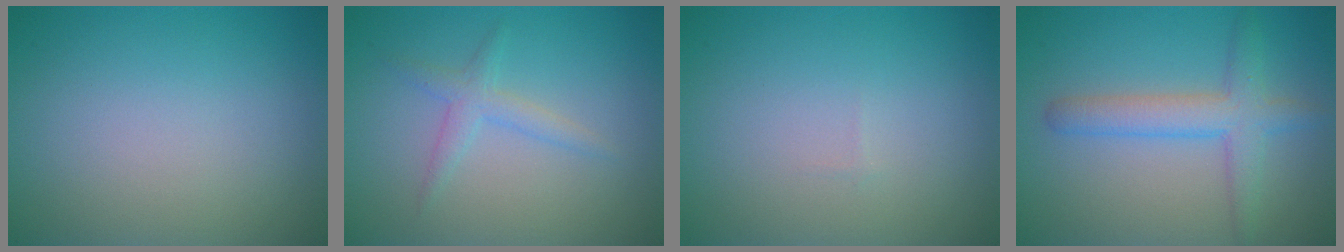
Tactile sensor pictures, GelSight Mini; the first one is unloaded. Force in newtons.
{"total": 1.8, "press": 1.8, "slide": 0.0}
{"total": 0.0}
{"total": 3.7, "press": 3.7, "slide": 0.1}